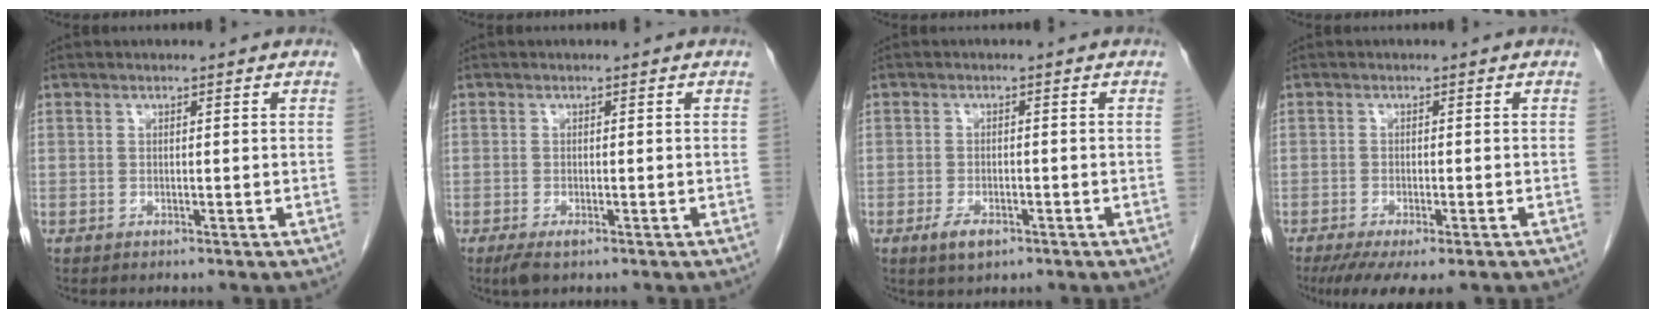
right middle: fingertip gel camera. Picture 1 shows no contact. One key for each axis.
{"total": 2.3, "fx": -1.4, "fy": 0.7, "fz": 1.7, "tx": -0.034, "ty": -0.006, "tz": -0.021}
{"total": 3.2, "fx": -1.8, "fy": 1.4, "fz": 2.2, "tx": -0.045, "ty": -0.002, "tz": -0.025}
{"total": 8.1, "fx": -5.8, "fy": 1.9, "fz": 5.3, "tx": -0.074, "ty": -0.017, "tz": -0.088}